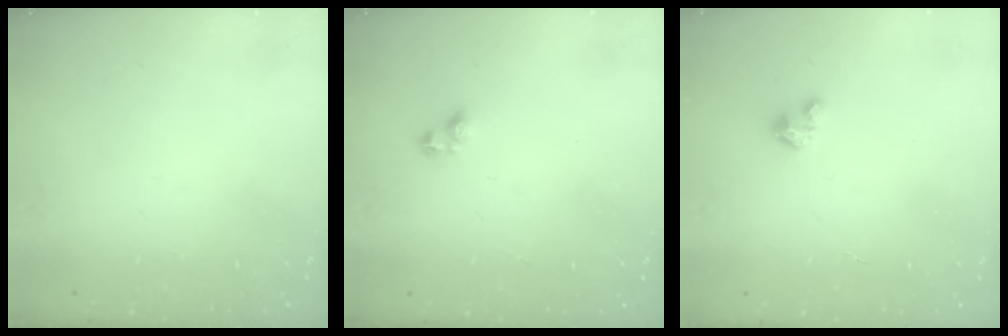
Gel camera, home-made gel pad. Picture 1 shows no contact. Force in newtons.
{"total": 2.9, "press": 2.9, "slide": 0.4}
{"total": 2.7, "press": 2.7, "slide": 0.2}